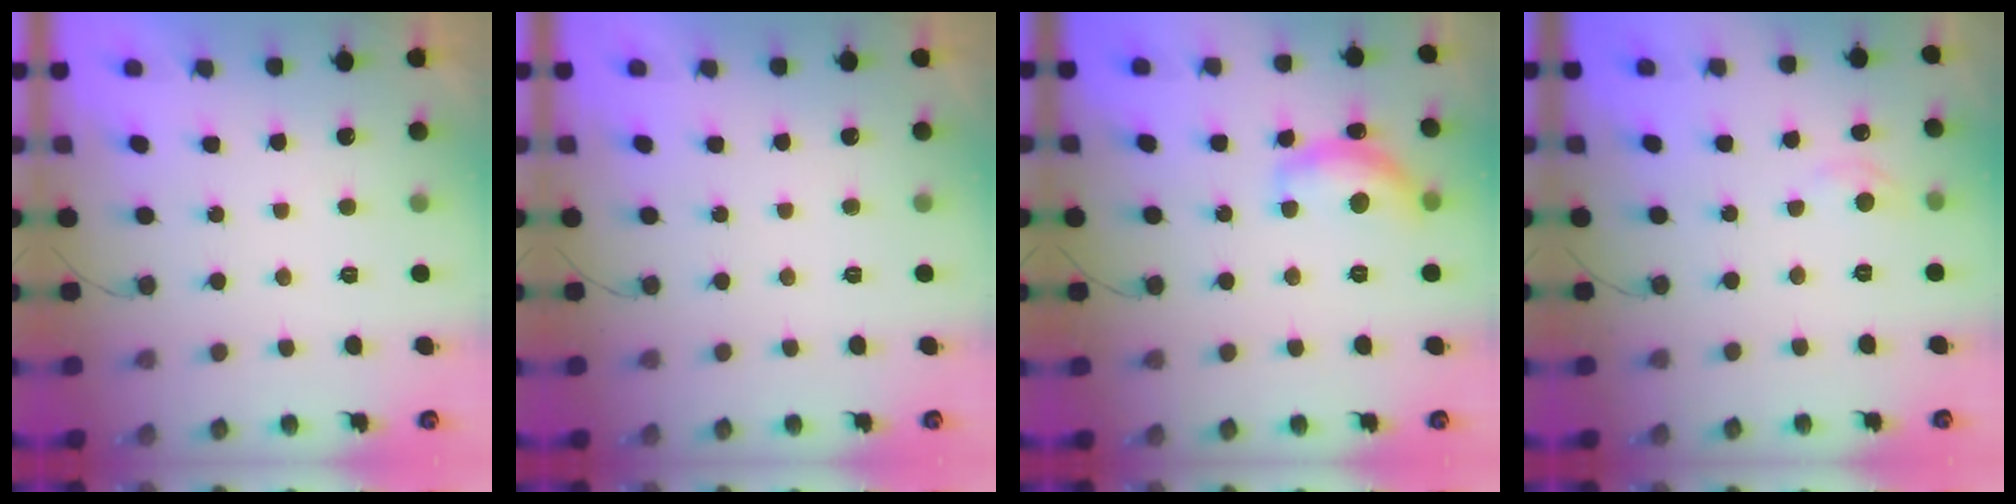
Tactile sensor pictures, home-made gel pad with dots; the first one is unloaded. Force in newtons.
{"total": 0.0}
{"total": 12.6, "press": 12.6, "slide": 0.5}
{"total": 3.3, "press": 3.3, "slide": 0.4}